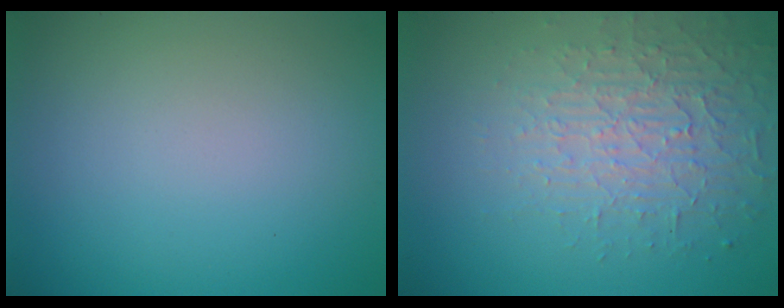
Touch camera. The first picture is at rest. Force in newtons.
{"total": 3.7, "press": 3.4, "slide": 1.5}